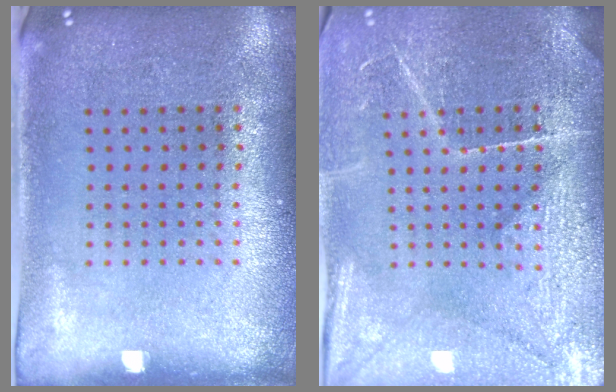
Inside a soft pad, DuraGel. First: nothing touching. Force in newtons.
{"total": 3.9, "press": 3.8, "slide": 1.1}